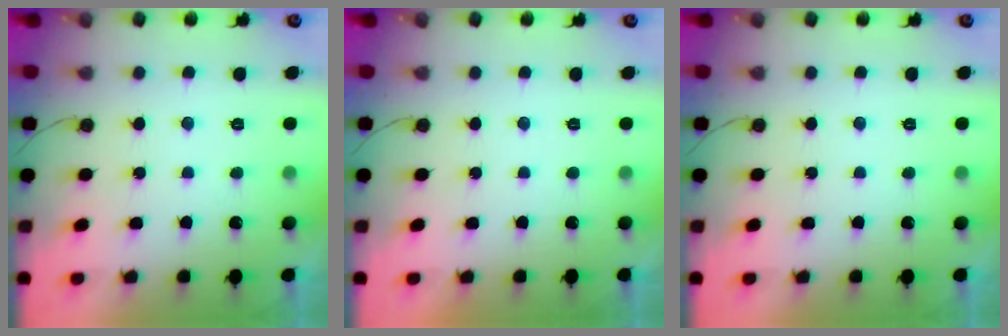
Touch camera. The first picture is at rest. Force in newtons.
{"total": 1.7, "press": 1.6, "slide": 0.0}
{"total": 0.0}